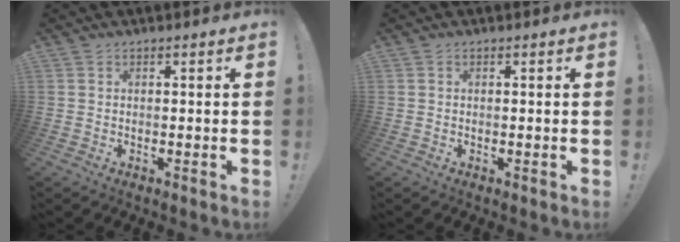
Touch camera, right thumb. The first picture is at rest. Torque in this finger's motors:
{"motor_torque": [-0.11, -0.11, -0.30, 0.17, -0.11]}